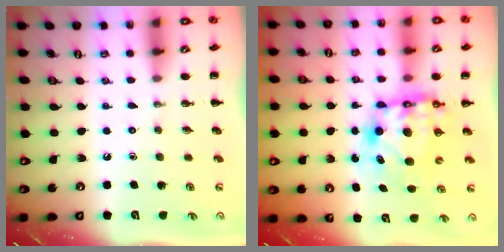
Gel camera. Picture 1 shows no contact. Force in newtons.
{"total": 9.3, "press": 9.1, "slide": 2.2}